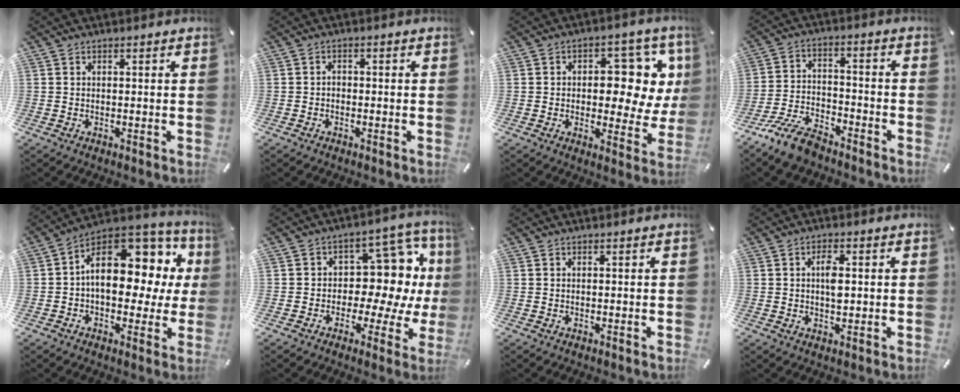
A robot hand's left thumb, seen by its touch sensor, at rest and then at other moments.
{"total": 1.4, "force": [-0.8, 1.0, 0.6], "torque": [-0.012, 0.005, -0.017]}
{"total": 11.3, "force": [3.9, 6.7, 8.2], "torque": [-0.099, -0.044, 0.066]}
{"total": 10.7, "force": [-8.6, 4.1, 4.9], "torque": [-0.096, 0.044, -0.166]}
{"total": 16.3, "force": [4.0, 10.4, 11.8], "torque": [-0.155, -0.034, 0.070]}
{"total": 14.5, "force": [2.8, 9.5, 10.5], "torque": [-0.130, -0.032, 0.044]}
{"total": 0.0}
{"total": 4.2, "force": [0.4, 2.1, 3.6], "torque": [-0.073, 0.000, 0.002]}